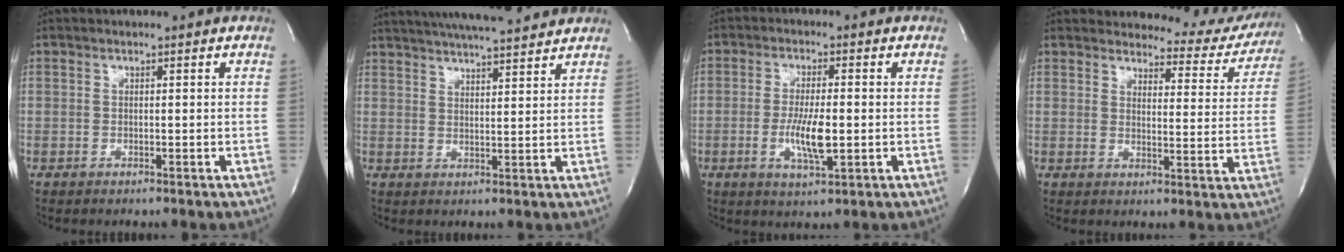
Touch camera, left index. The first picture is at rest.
{"total": 16.0, "force": [14.3, 2.0, 7.0], "torque": [-0.121, 0.030, 0.207]}
{"total": 6.4, "force": [-1.2, 1.3, 6.2], "torque": [-0.120, -0.008, -0.020]}
{"total": 12.7, "force": [12.2, 3.4, 1.4], "torque": [0.013, -0.042, 0.123]}